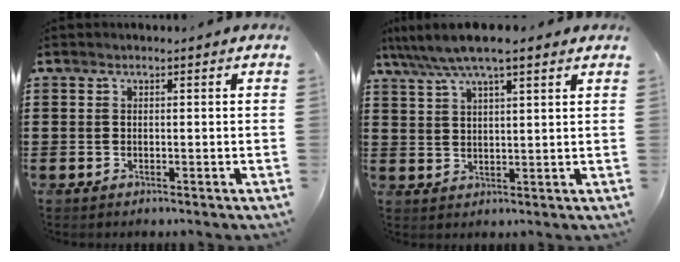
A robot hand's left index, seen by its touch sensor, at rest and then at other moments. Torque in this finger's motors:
{"motor_torque": [2.14, 0.00, 1.05, 0.21]}